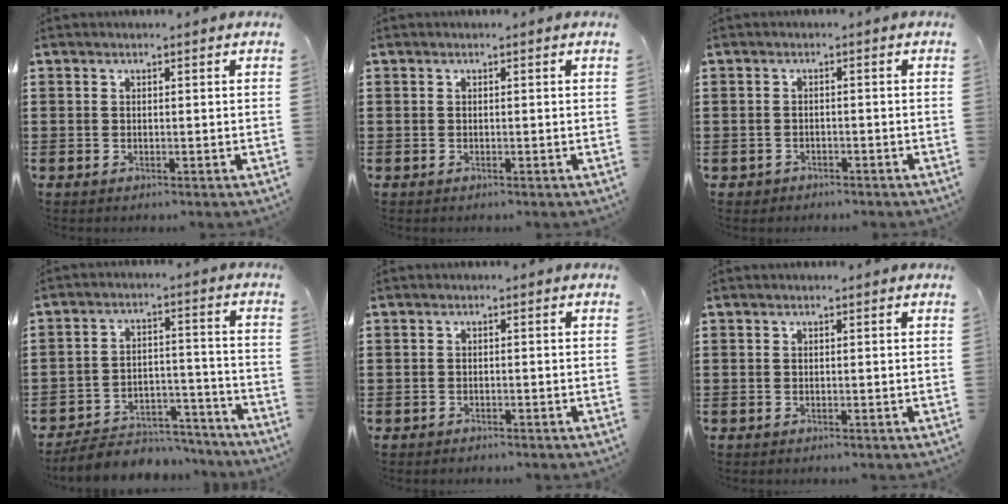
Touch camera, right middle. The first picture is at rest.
{"total": 0.0}
{"total": 1.3, "force": [-1.1, 0.5, 0.0], "torque": [-0.004, 0.001, -0.027]}
{"total": 6.2, "force": [-5.9, 1.6, 0.9], "torque": [-0.019, 0.017, -0.118]}
{"total": 0.8, "force": [-0.8, 0.2, 0.0], "torque": [-0.003, 0.000, -0.017]}
{"total": 0.0}